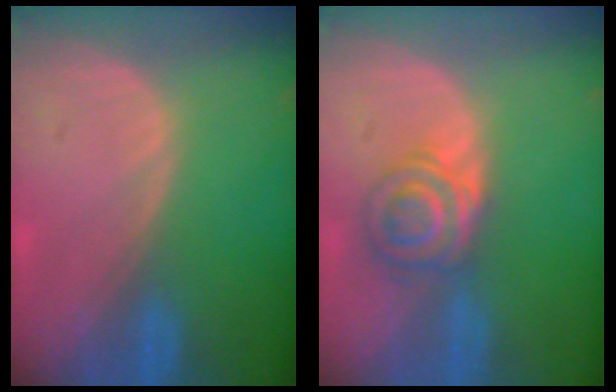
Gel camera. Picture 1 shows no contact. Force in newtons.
{"total": 6.1, "press": 5.6, "slide": 2.4}